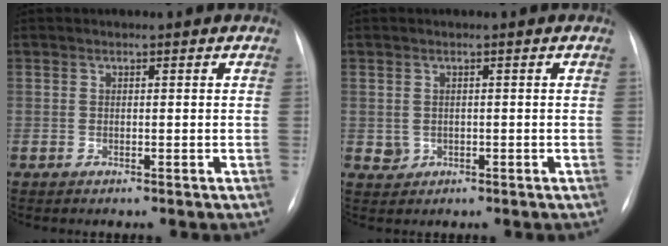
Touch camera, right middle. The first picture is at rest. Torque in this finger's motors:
{"motor_torque": [0.07, -0.13, 0.00, 0.00]}